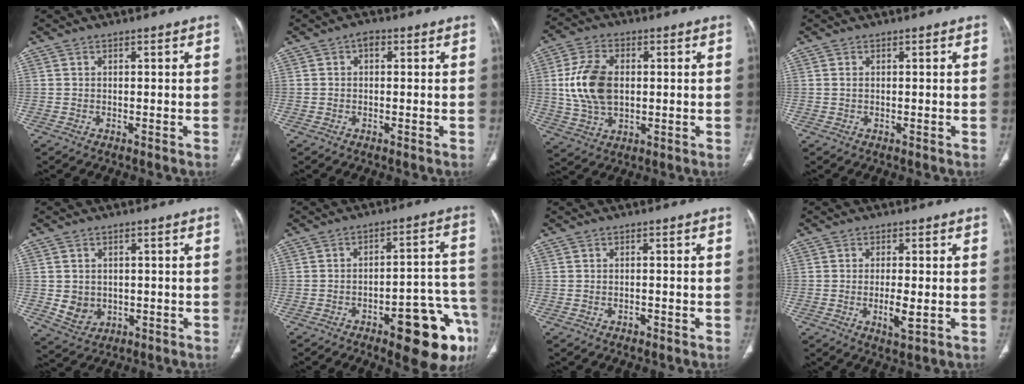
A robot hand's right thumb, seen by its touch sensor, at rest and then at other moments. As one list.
[{"total": 1.5, "force": [0.3, 1.1, 1.0], "torque": [-0.009, 0.007, -0.001]}, {"total": 12.2, "force": [0.9, 7.8, 9.3], "torque": [-0.179, 0.002, 0.022]}, {"total": 0.6, "force": [0.1, 0.4, 0.5], "torque": [-0.013, 0.002, 0.003]}, {"total": 4.8, "force": [-0.3, 4.3, 2.2], "torque": [-0.021, -0.001, 0.011]}, {"total": 18.5, "force": [-9.6, 5.8, 14.7], "torque": [-0.118, 0.066, -0.119]}, {"total": 0.7, "force": [-0.6, 0.3, 0.2], "torque": [-0.006, 0.003, -0.010]}, {"total": 4.2, "force": [-0.8, 1.1, 4.0], "torque": [-0.076, -0.011, -0.013]}]